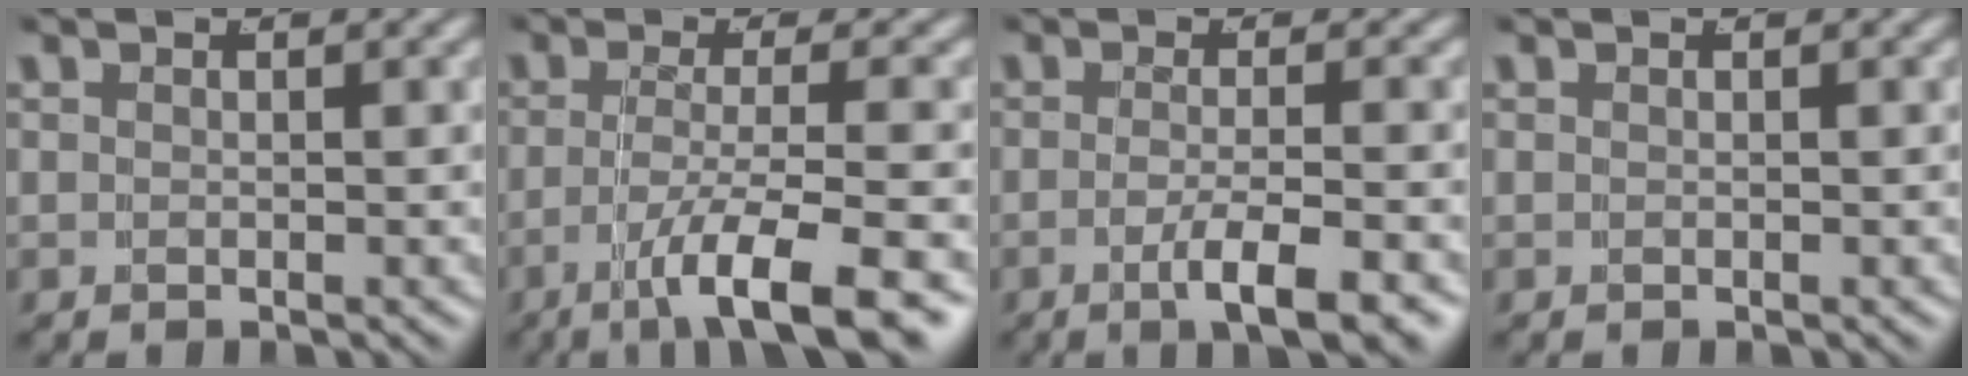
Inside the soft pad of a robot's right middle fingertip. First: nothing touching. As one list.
[{"total": 8.5, "force": [-5.5, 1.6, 6.3], "torque": [-0.096, -0.025, -0.067]}, {"total": 4.7, "force": [-2.6, 0.5, 3.9], "torque": [-0.063, -0.018, -0.035]}, {"total": 0.0}]